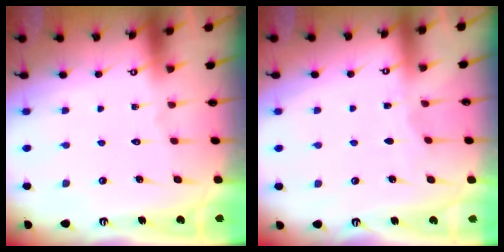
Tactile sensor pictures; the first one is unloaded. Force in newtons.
{"total": 2.4, "press": 2.4, "slide": 0.3}